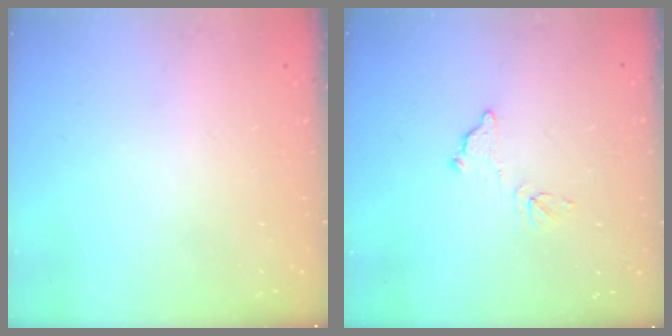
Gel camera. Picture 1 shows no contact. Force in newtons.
{"total": 6.8, "press": 6.8, "slide": 0.2}